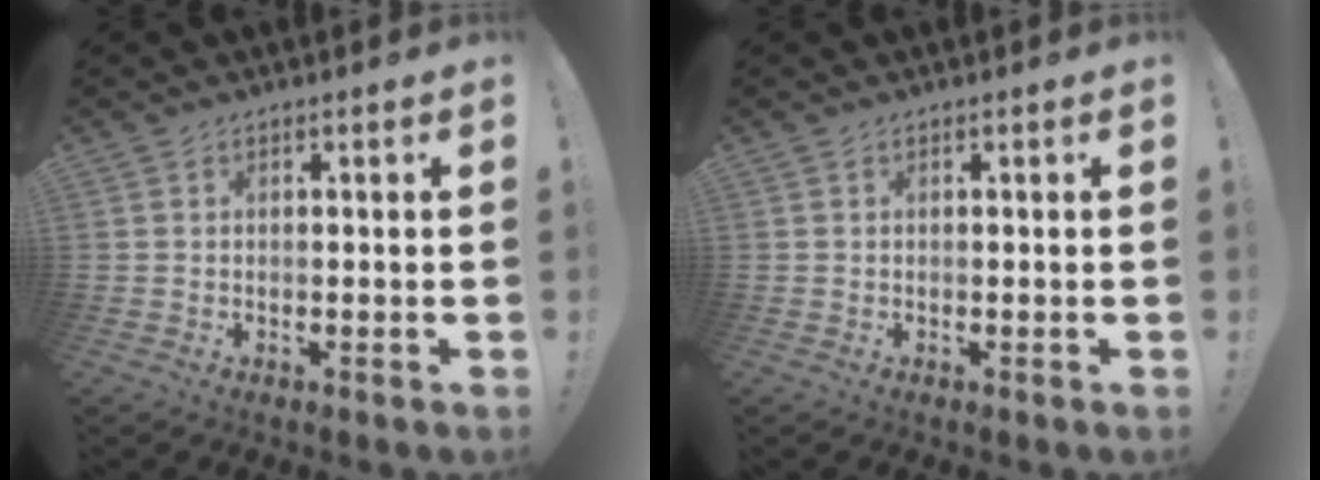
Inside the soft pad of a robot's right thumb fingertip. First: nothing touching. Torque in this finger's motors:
{"motor_torque": [-0.01, 0.00, -0.01, 0.00, 0.02]}